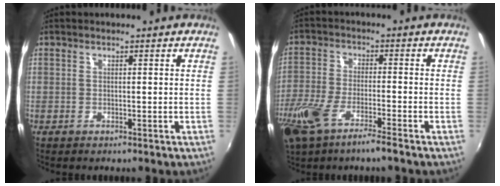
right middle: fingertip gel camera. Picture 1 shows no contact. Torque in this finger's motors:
{"motor_torque": [1.11, -1.03, 0.21, 0.09]}